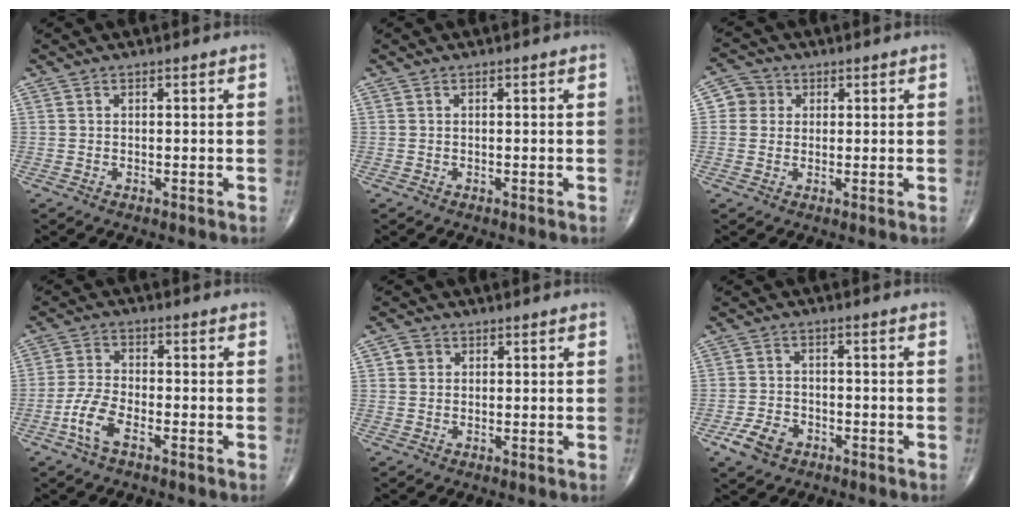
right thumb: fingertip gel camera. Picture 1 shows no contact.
{"total": 0.0}
{"total": 4.3, "force": [0.7, 4.1, 0.8], "torque": [0.012, 0.005, 0.005]}
{"total": 6.2, "force": [-3.1, 2.5, 4.7], "torque": [-0.106, 0.018, -0.063]}
{"total": 2.4, "force": [0.6, 2.2, 0.7], "torque": [-0.001, -0.001, 0.007]}
{"total": 5.4, "force": [-3.0, 3.6, 2.7], "torque": [-0.045, 0.015, -0.052]}